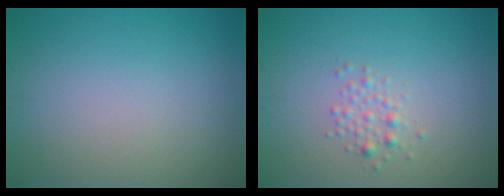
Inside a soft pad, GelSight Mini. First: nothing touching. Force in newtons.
{"total": 1.4, "press": 1.4, "slide": 0.1}